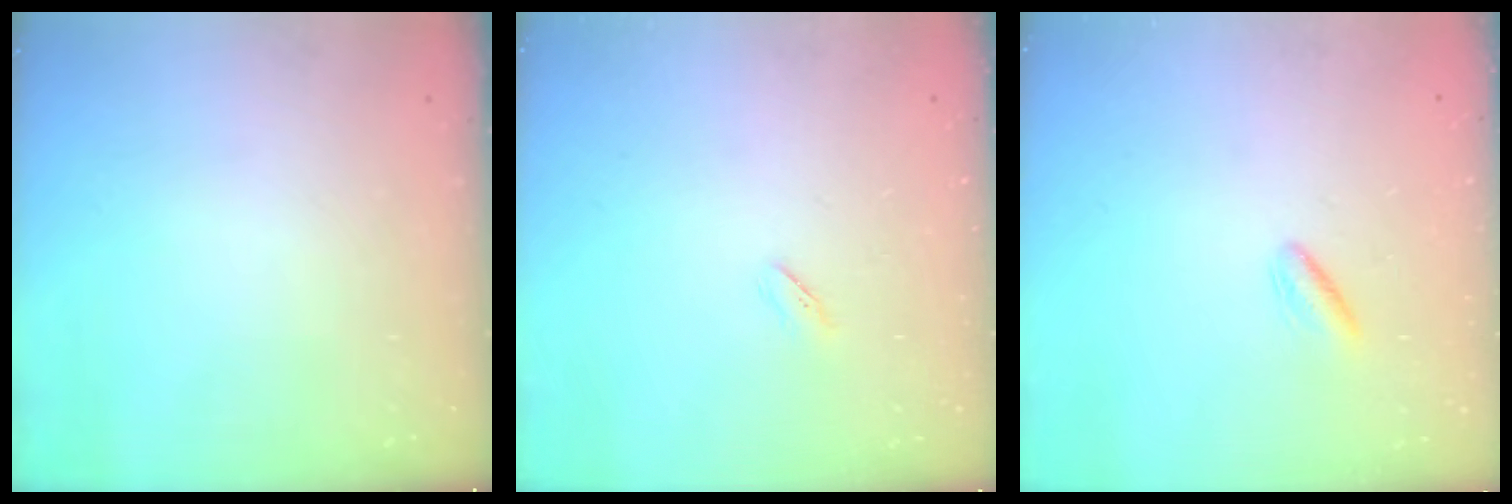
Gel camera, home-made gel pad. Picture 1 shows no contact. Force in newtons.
{"total": 1.9, "press": 1.8, "slide": 0.6}
{"total": 2.5, "press": 2.3, "slide": 1.1}